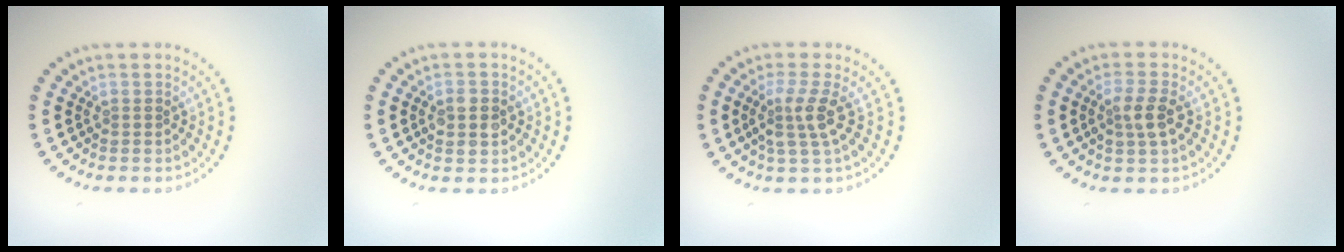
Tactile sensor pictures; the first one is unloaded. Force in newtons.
{"total": 2.7, "press": 2.7, "slide": 0.1}
{"total": 2.8, "press": 2.1, "slide": 1.8}
{"total": 2.4, "press": 2.3, "slide": 0.6}